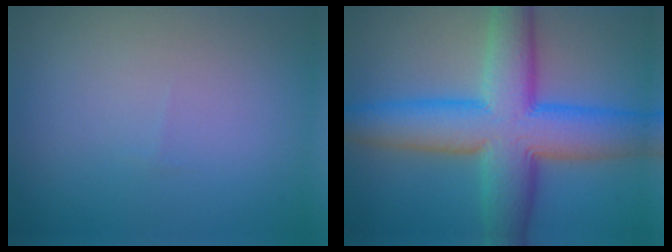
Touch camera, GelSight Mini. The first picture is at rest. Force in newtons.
{"total": 10.8, "press": 10.8, "slide": 0.0}